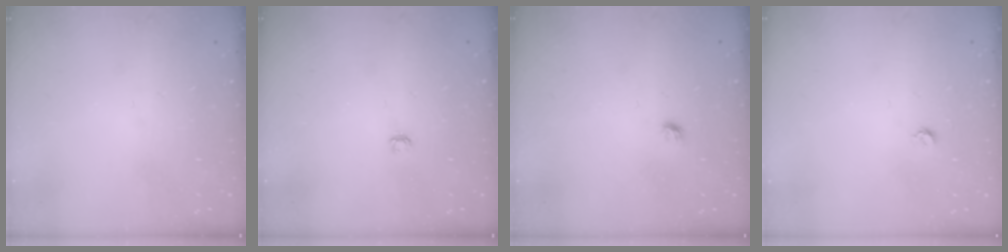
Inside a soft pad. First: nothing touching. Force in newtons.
{"total": 2.8, "press": 2.8, "slide": 0.3}
{"total": 3.9, "press": 3.8, "slide": 0.9}
{"total": 3.4, "press": 3.4, "slide": 0.2}